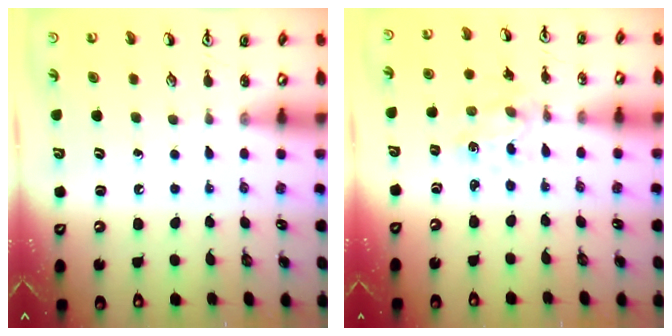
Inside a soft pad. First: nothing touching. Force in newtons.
{"total": 1.5, "press": 1.4, "slide": 0.3}